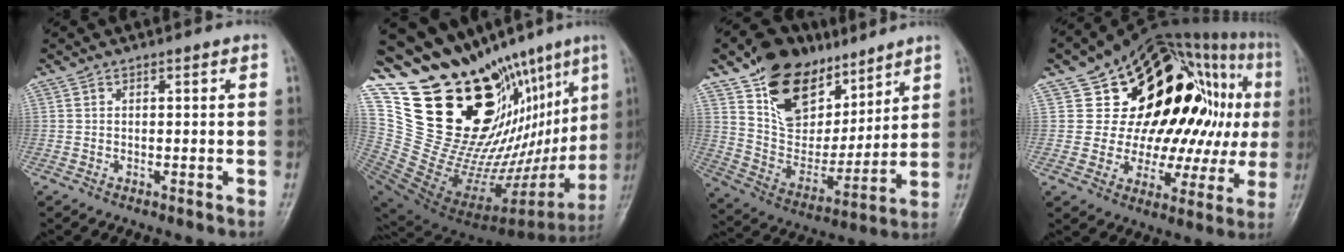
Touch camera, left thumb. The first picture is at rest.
{"total": 31.8, "force": [18.5, 11.9, 23.0], "torque": [-0.313, -0.075, 0.330]}
{"total": 20.2, "force": [12.5, 12.0, 10.3], "torque": [-0.123, -0.056, 0.230]}
{"total": 28.7, "force": [5.4, 17.0, 22.5], "torque": [-0.259, 0.041, 0.091]}